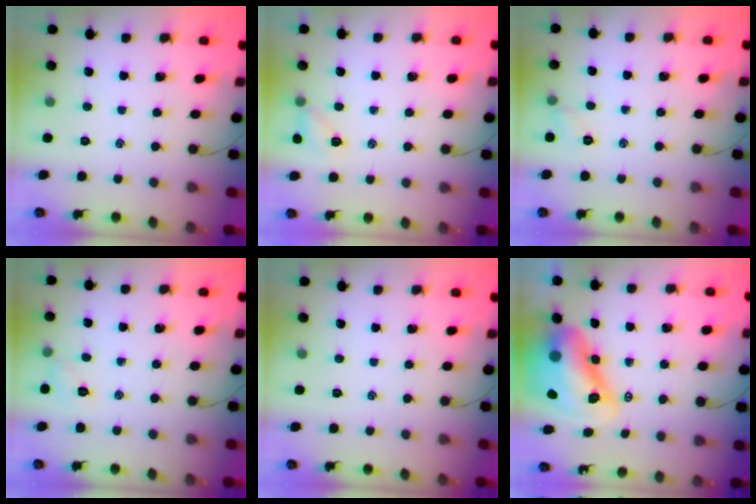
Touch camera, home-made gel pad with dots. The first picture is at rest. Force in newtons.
{"total": 5.3, "press": 5.1, "slide": 1.3}
{"total": 5.2, "press": 5.0, "slide": 1.5}
{"total": 5.0, "press": 4.7, "slide": 1.4}
{"total": 0.0}
{"total": 15.3, "press": 14.6, "slide": 4.4}